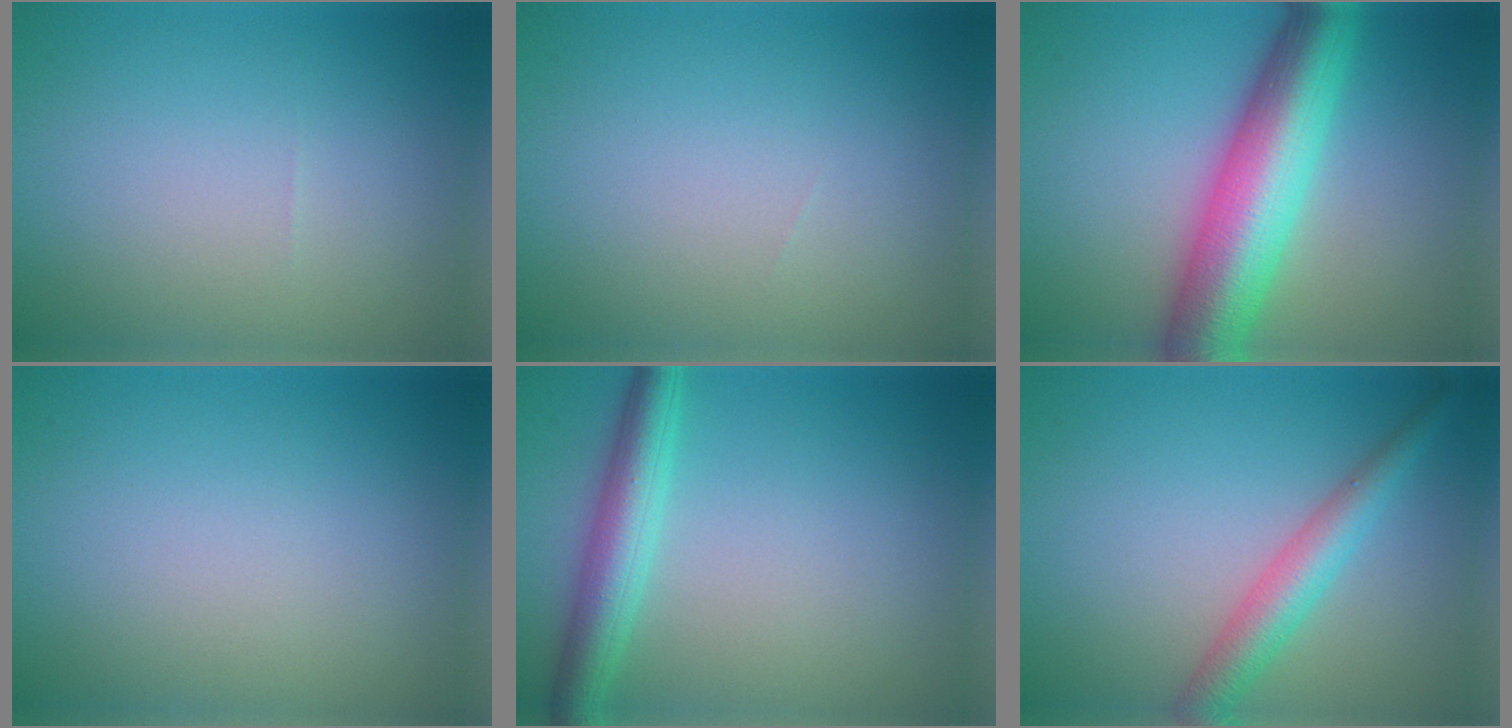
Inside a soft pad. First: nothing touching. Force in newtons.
{"total": 0.0}
{"total": 10.0, "press": 10.0, "slide": 0.1}
{"total": 0.0}
{"total": 4.3, "press": 4.3, "slide": 0.1}
{"total": 3.8, "press": 3.8, "slide": 0.0}